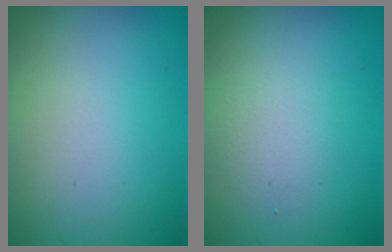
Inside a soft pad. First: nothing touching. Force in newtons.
{"total": 1.8, "press": 1.8, "slide": 0.1}